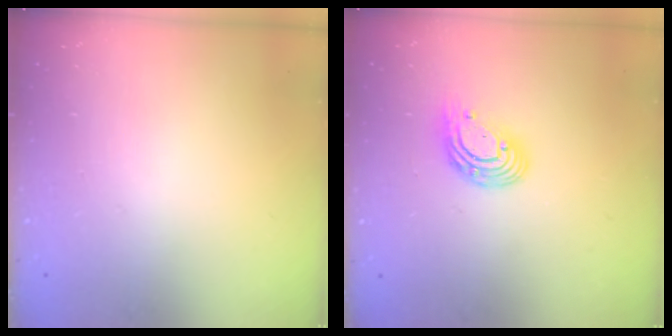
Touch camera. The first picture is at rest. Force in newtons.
{"total": 9.4, "press": 9.4, "slide": 0.8}